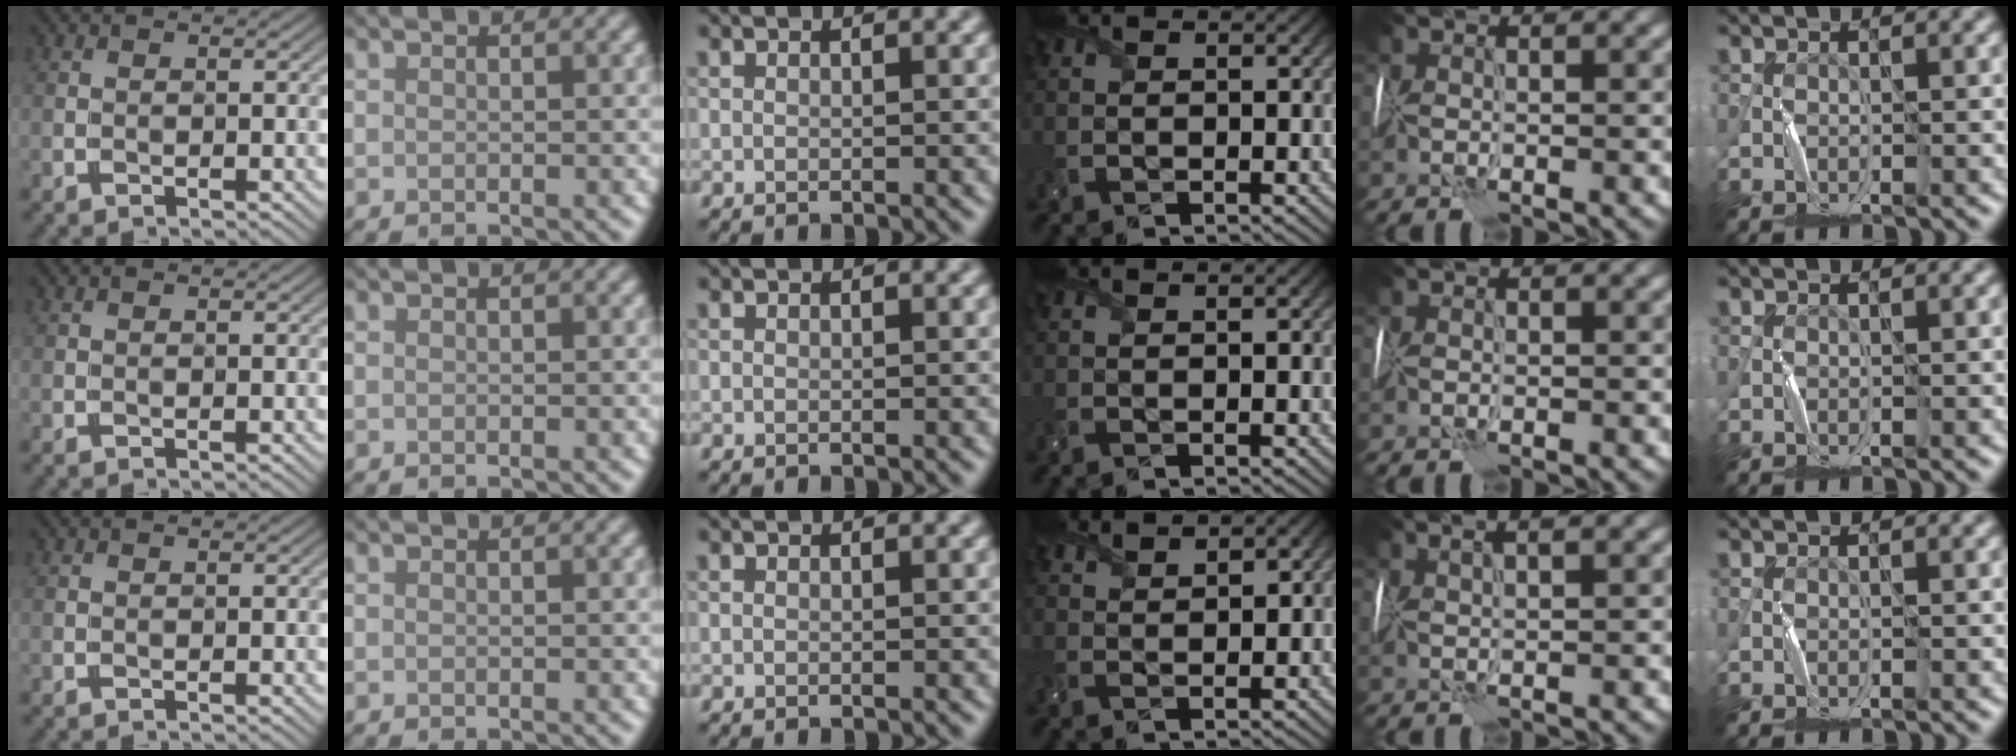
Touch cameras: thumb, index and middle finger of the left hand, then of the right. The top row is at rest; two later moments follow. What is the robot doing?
{"motion": "wrap", "object": "sponge"}